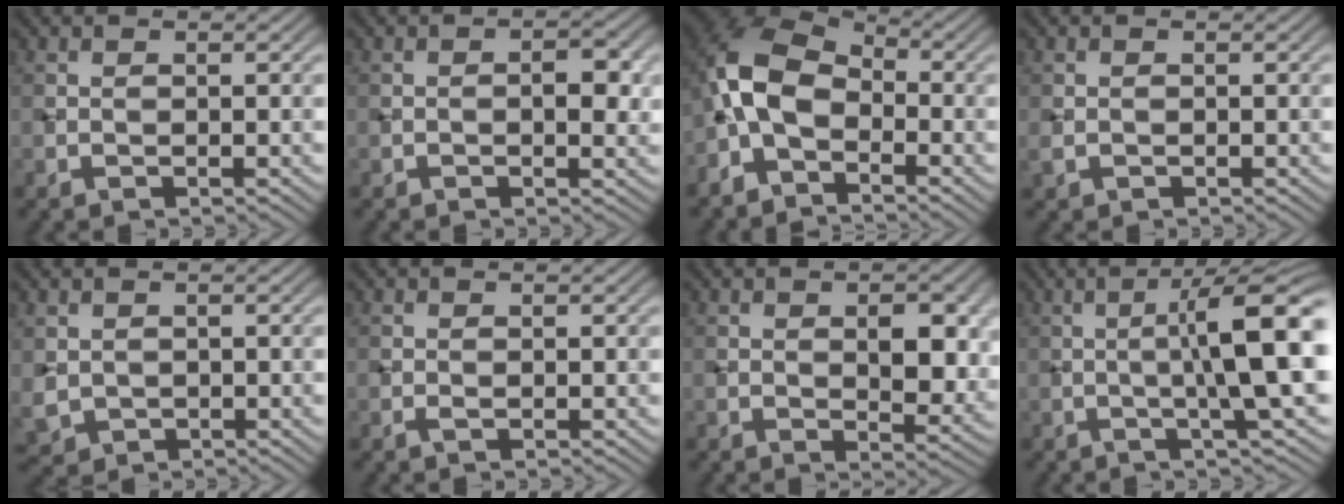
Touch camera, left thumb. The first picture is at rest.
{"total": 3.3, "force": [-0.2, 1.5, 2.9], "torque": [-0.036, 0.001, -0.005]}
{"total": 8.7, "force": [-2.9, 5.3, 6.4], "torque": [-0.146, 0.003, -0.075]}
{"total": 0.9, "force": [-0.2, 0.8, 0.5], "torque": [-0.013, -0.004, -0.005]}
{"total": 2.6, "force": [0.4, 2.3, 1.1], "torque": [-0.043, -0.012, 0.013]}
{"total": 0.6, "force": [-0.2, 0.2, 0.5], "torque": [-0.012, -0.001, -0.004]}
{"total": 6.0, "force": [0.7, 3.1, 5.1], "torque": [-0.067, -0.005, 0.015]}
{"total": 9.5, "force": [-0.1, 1.1, 9.5], "torque": [-0.140, 0.024, -0.006]}